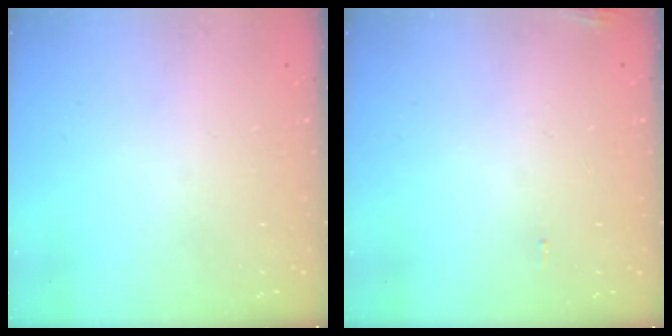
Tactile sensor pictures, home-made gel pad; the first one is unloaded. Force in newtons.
{"total": 7.4, "press": 5.5, "slide": 5.0}